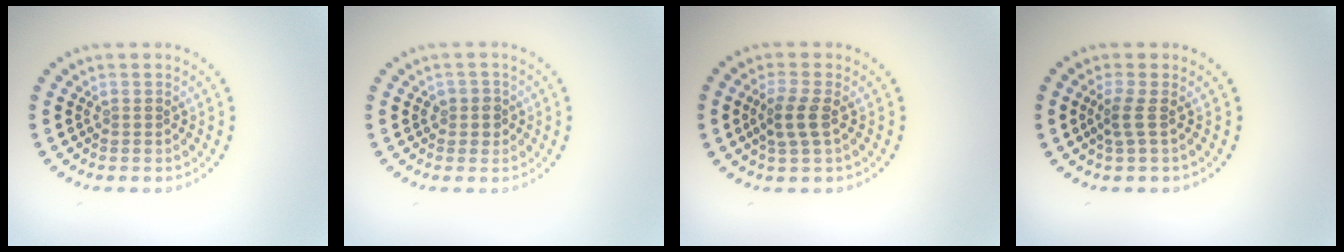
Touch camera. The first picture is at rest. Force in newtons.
{"total": 1.5, "press": 1.3, "slide": 0.6}
{"total": 2.4, "press": 2.2, "slide": 1.0}
{"total": 1.6, "press": 1.1, "slide": 1.2}